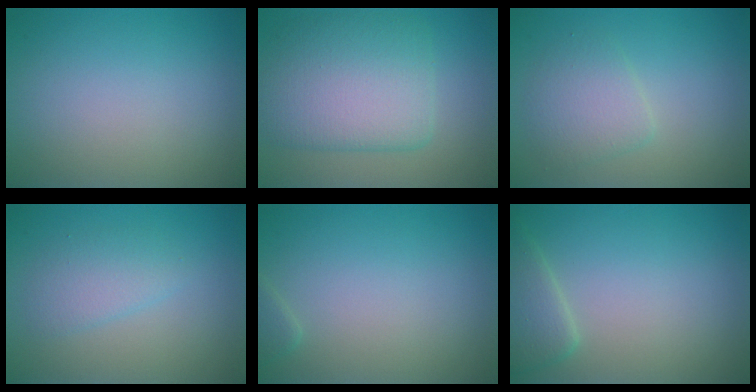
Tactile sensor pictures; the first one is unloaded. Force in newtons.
{"total": 7.5, "press": 7.5, "slide": 0.4}
{"total": 2.7, "press": 2.7, "slide": 0.1}
{"total": 2.1, "press": 2.1, "slide": 0.1}
{"total": 0.8, "press": 0.8, "slide": 0.0}
{"total": 2.5, "press": 2.5, "slide": 0.3}